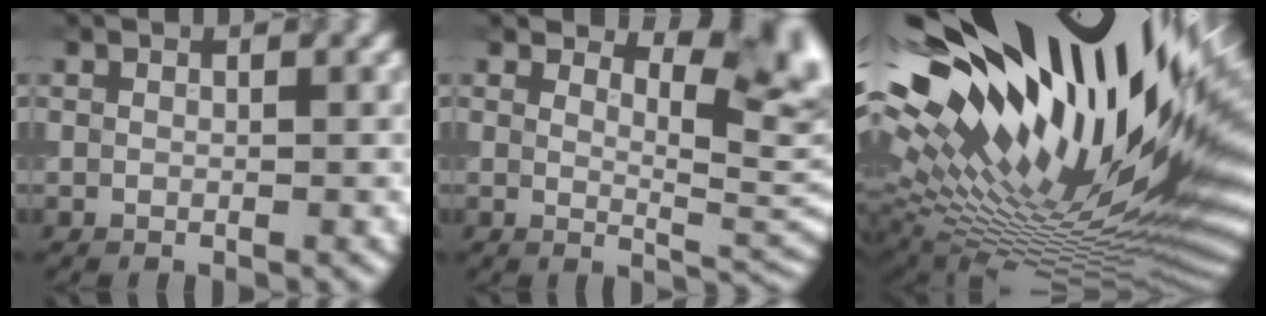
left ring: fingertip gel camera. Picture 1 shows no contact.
{"total": 6.1, "force": [3.6, 2.3, 4.3], "torque": [-0.053, -0.009, 0.053]}
{"total": 20.8, "force": [8.8, 7.1, 17.4], "torque": [-0.287, 0.011, 0.163]}